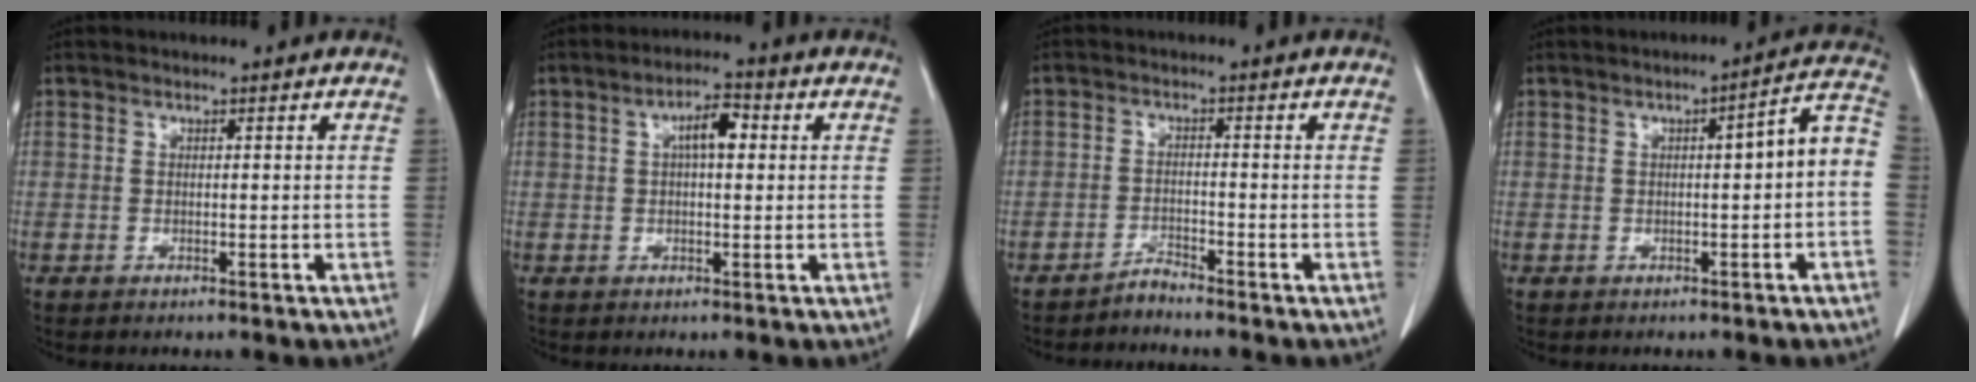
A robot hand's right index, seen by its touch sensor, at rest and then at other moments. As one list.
[{"total": 4.7, "force": [1.1, 1.5, 4.3], "torque": [-0.075, 0.014, 0.016]}, {"total": 1.8, "force": [-1.8, 0.0, -0.2], "torque": [0.010, -0.004, -0.032]}, {"total": 6.3, "force": [-0.4, 0.7, 6.3], "torque": [-0.076, 0.024, -0.008]}]